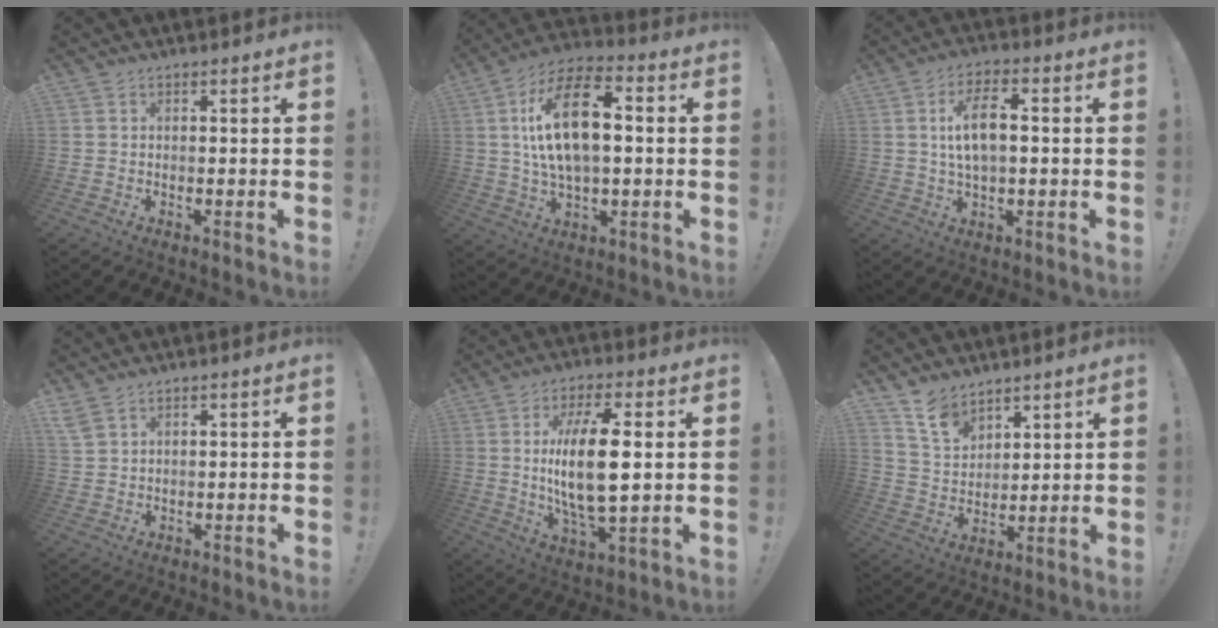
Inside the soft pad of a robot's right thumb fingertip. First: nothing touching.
{"total": 17.9, "force": [2.6, 9.0, 15.3], "torque": [-0.264, 0.011, 0.036]}
{"total": 9.2, "force": [0.9, 4.2, 8.1], "torque": [-0.142, 0.010, 0.017]}
{"total": 3.3, "force": [2.3, 1.6, 1.7], "torque": [-0.033, -0.006, 0.045]}
{"total": 16.5, "force": [1.5, 5.9, 15.3], "torque": [-0.308, -0.015, 0.009]}
{"total": 9.7, "force": [7.6, 5.2, 2.9], "torque": [-0.064, -0.047, 0.150]}